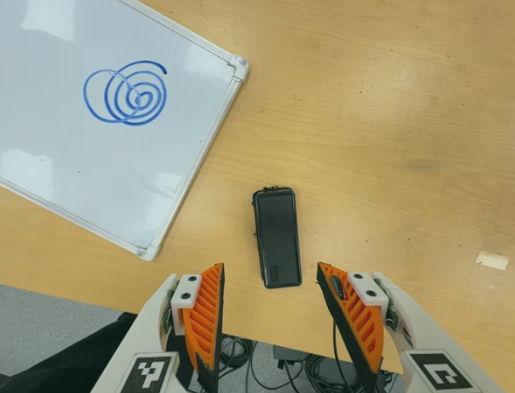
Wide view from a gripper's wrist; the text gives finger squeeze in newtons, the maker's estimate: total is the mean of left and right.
{"total": 0.0}